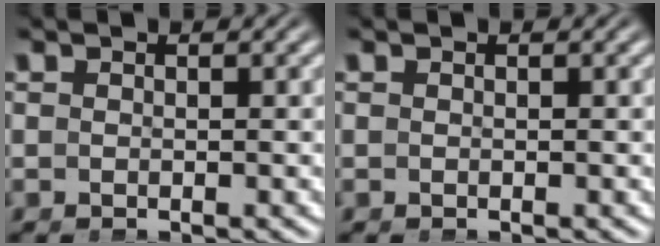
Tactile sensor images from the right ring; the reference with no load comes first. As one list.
[{"total": 0.0}]